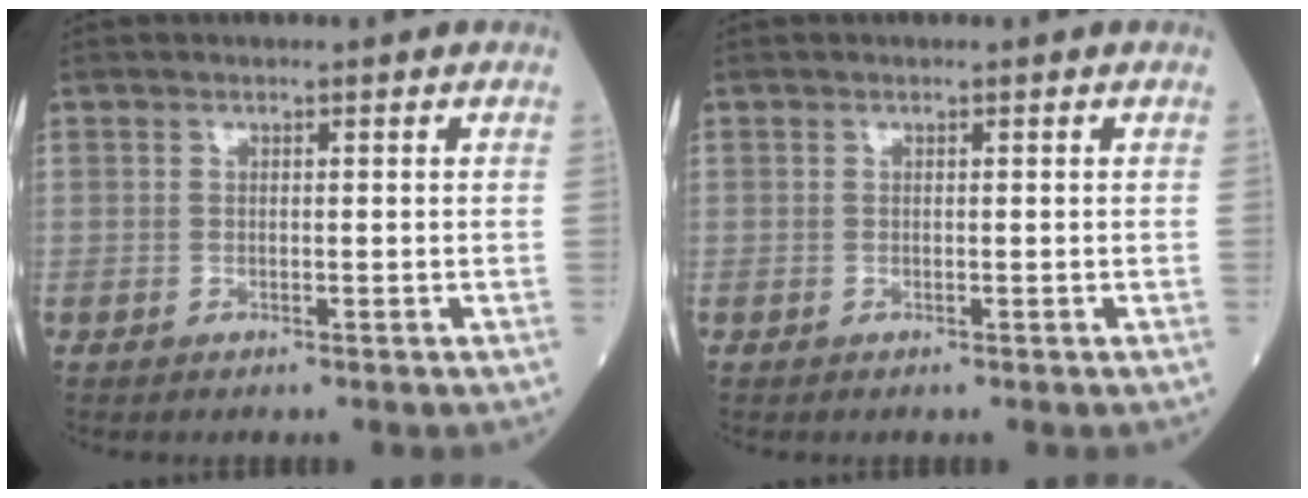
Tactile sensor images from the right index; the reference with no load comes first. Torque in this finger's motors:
{"motor_torque": [0.11, 0.14, 0.08, 0.01]}